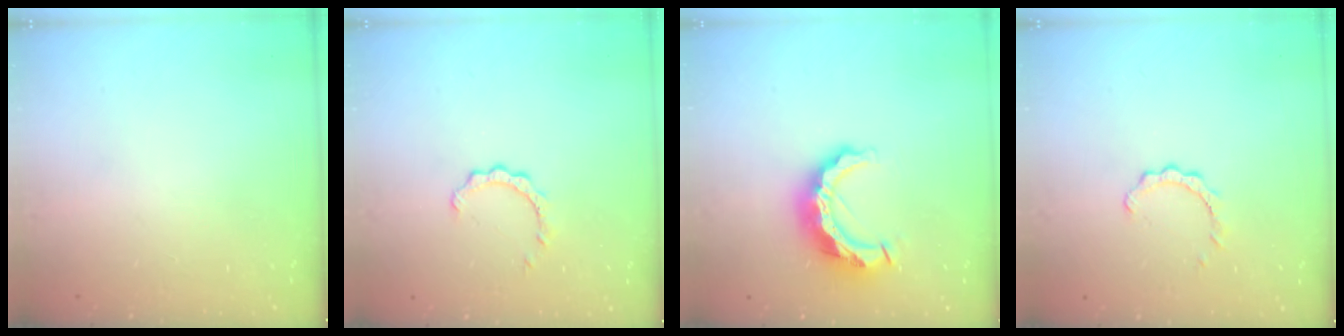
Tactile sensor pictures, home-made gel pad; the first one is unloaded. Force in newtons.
{"total": 2.1, "press": 2.1, "slide": 0.2}
{"total": 10.8, "press": 10.8, "slide": 0.9}
{"total": 2.4, "press": 2.4, "slide": 0.3}